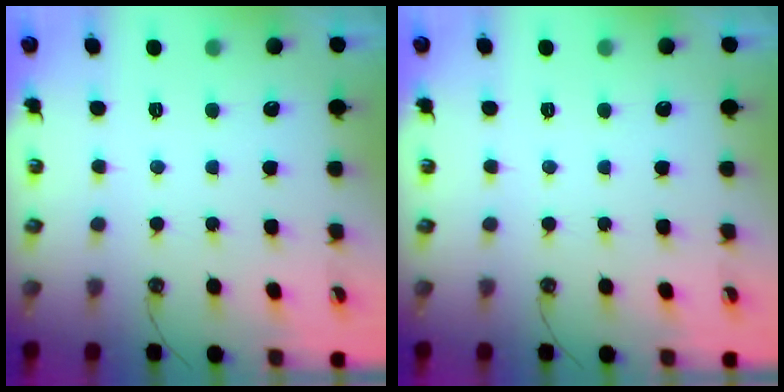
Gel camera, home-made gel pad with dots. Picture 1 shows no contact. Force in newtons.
{"total": 0.0}